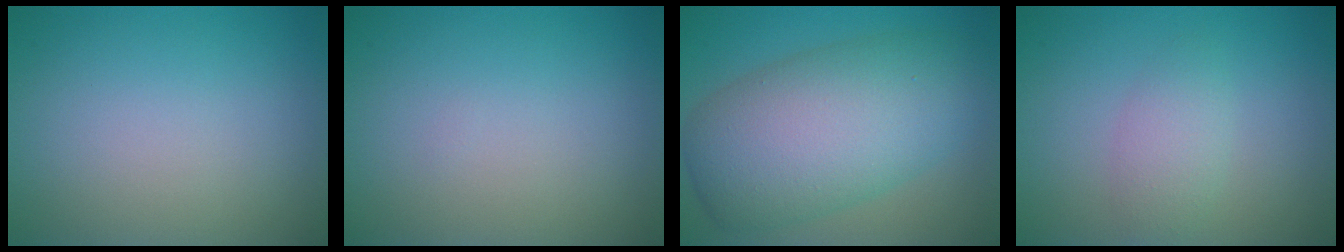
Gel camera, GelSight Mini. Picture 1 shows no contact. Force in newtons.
{"total": 0.0}
{"total": 10.4, "press": 10.4, "slide": 0.4}
{"total": 2.2, "press": 2.2, "slide": 0.1}